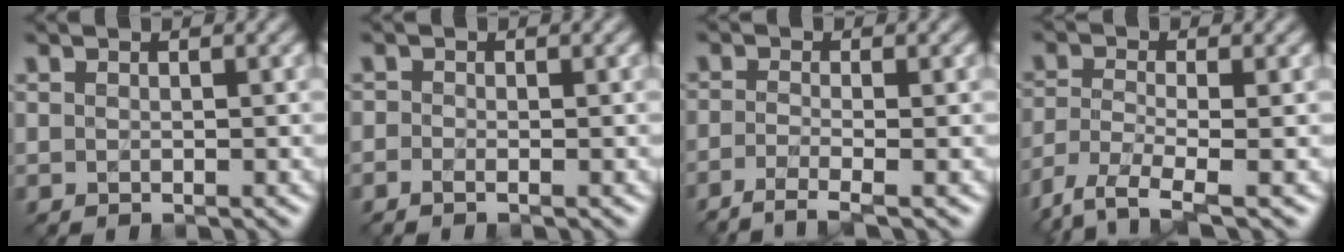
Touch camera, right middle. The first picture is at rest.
{"total": 0.7, "force": [-0.5, 0.3, 0.4], "torque": [-0.012, -0.006, -0.013]}
{"total": 3.1, "force": [-2.0, 0.7, 2.3], "torque": [-0.040, -0.007, -0.052]}
{"total": 4.9, "force": [-3.3, 1.4, 3.2], "torque": [-0.075, -0.014, -0.074]}